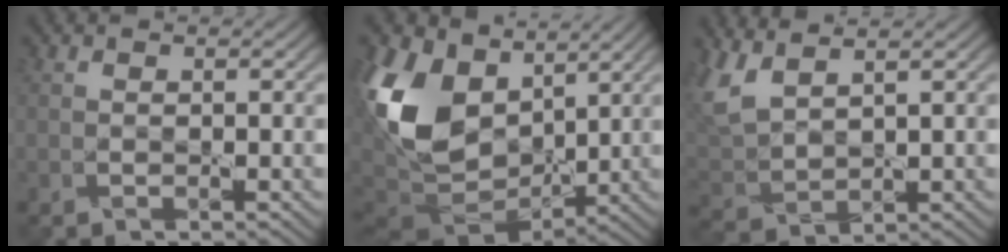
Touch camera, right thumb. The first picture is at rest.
{"total": 15.5, "force": [3.2, 10.7, 10.8], "torque": [-0.283, 0.009, 0.058]}
{"total": 6.7, "force": [4.4, 2.6, 4.3], "torque": [-0.129, 0.010, 0.091]}